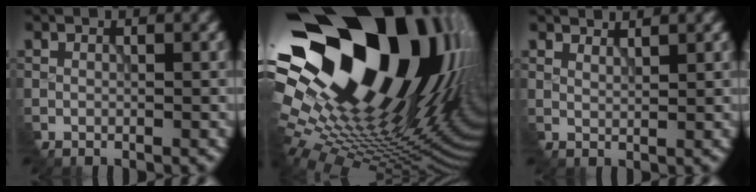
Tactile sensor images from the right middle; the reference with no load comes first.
{"total": 22.3, "force": [6.6, 12.1, 17.5], "torque": [-0.301, 0.007, 0.118]}
{"total": 2.5, "force": [2.4, 0.4, 0.4], "torque": [-0.006, 0.001, 0.034]}